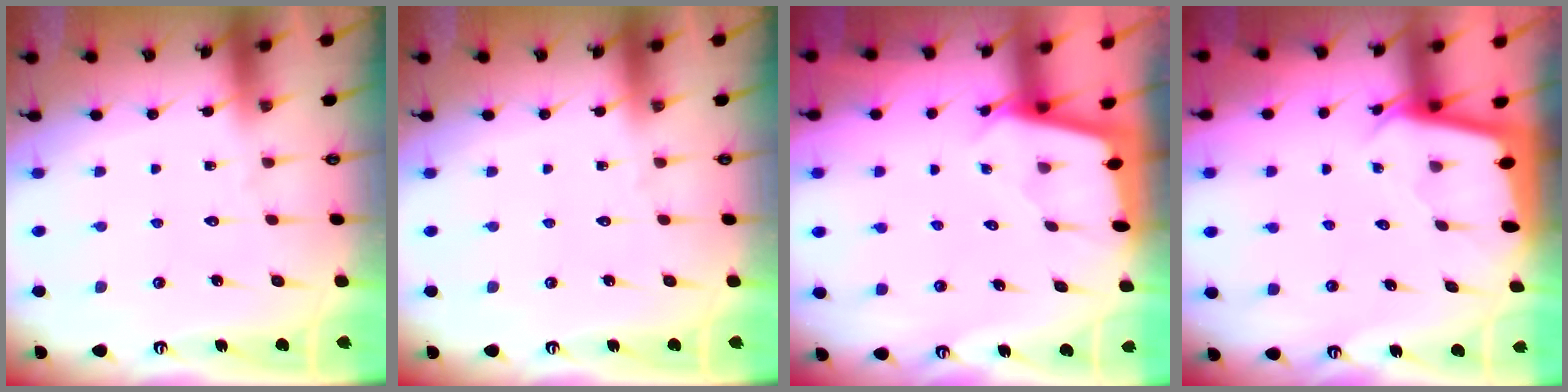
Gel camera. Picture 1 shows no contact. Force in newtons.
{"total": 0.0}
{"total": 1.9, "press": 1.9, "slide": 0.2}
{"total": 2.2, "press": 2.1, "slide": 0.3}